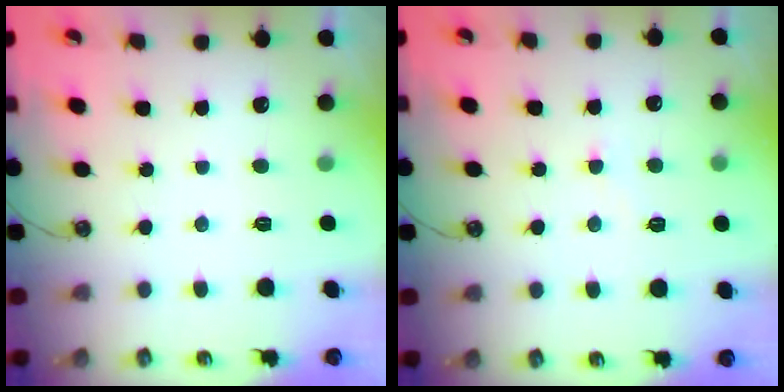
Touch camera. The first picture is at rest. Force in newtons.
{"total": 3.0, "press": 2.8, "slide": 0.8}